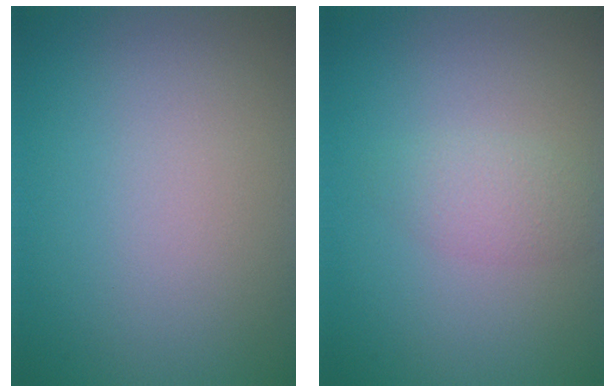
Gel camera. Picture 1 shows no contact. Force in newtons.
{"total": 1.8, "press": 1.8, "slide": 0.1}